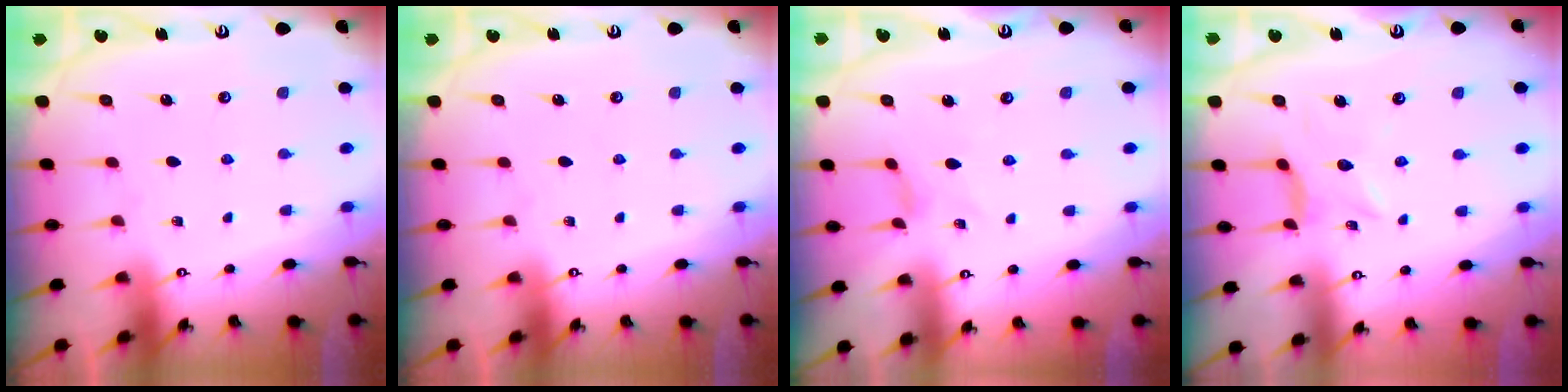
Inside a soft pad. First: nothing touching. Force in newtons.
{"total": 0.0}
{"total": 0.6, "press": 0.6, "slide": 0.2}
{"total": 2.4, "press": 2.4, "slide": 0.1}